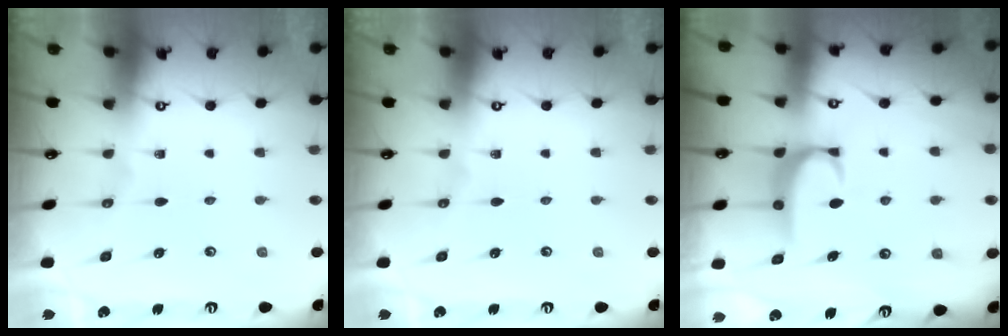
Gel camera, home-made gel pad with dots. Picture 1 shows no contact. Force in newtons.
{"total": 0.0}
{"total": 2.7, "press": 2.6, "slide": 0.4}